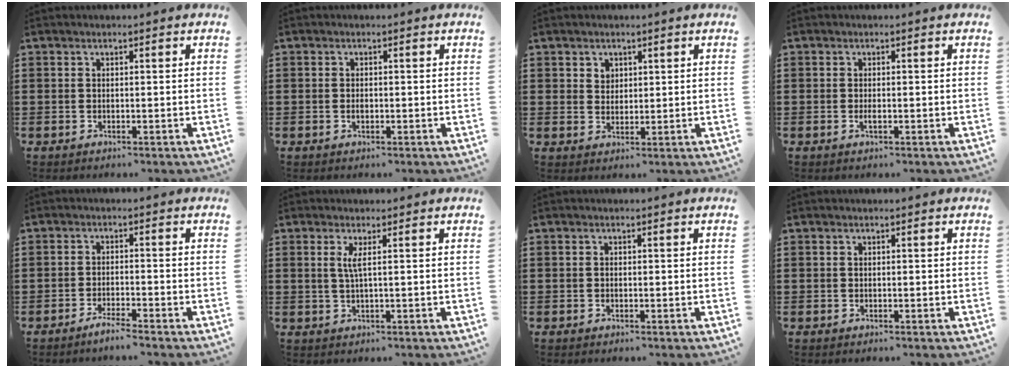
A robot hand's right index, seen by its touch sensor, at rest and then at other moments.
{"total": 0.9, "force": [-0.2, 0.4, 0.8], "torque": [-0.016, 0.000, -0.004]}
{"total": 2.2, "force": [1.3, 1.7, 0.2], "torque": [-0.011, 0.008, 0.025]}
{"total": 1.0, "force": [-0.3, 0.2, 0.9], "torque": [-0.026, -0.007, -0.008]}
{"total": 2.2, "force": [-2.0, -0.1, 0.8], "torque": [-0.015, 0.002, -0.038]}
{"total": 2.3, "force": [0.5, -0.2, 2.3], "torque": [-0.046, -0.004, 0.007]}
{"total": 0.0}
{"total": 0.0}